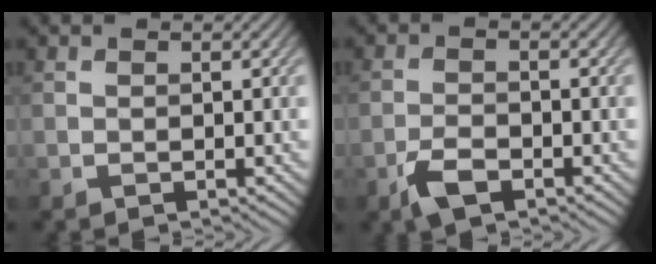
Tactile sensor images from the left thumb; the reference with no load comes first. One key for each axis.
{"total": 3.7, "fx": -2.3, "fy": 1.5, "fz": 2.4, "tx": -0.054, "ty": -0.002, "tz": -0.050}